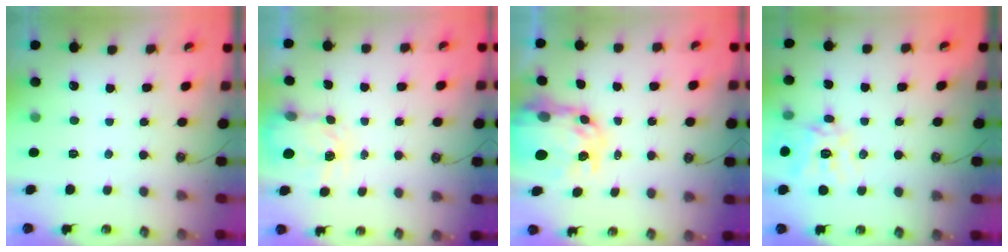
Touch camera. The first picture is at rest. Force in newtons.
{"total": 3.8, "press": 3.7, "slide": 0.6}
{"total": 10.6, "press": 10.5, "slide": 1.0}
{"total": 15.1, "press": 15.0, "slide": 1.3}